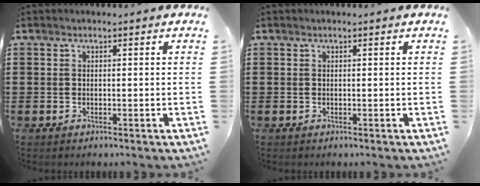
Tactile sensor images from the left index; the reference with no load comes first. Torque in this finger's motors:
{"motor_torque": [0.05, 0.08, 0.05, -0.01]}